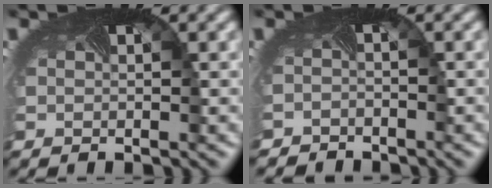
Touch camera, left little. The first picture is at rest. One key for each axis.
{"total": 2.2, "fx": -2.1, "fy": 0.3, "fz": -0.8, "tx": 0.012, "ty": -0.018, "tz": -0.038}